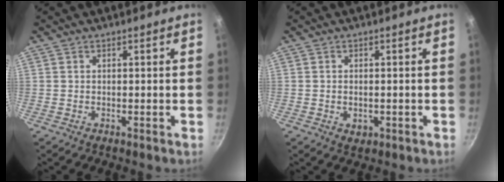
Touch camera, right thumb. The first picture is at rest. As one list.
[{"total": 2.4, "force": [-0.5, 1.6, 1.6], "torque": [-0.025, -0.003, -0.005]}]